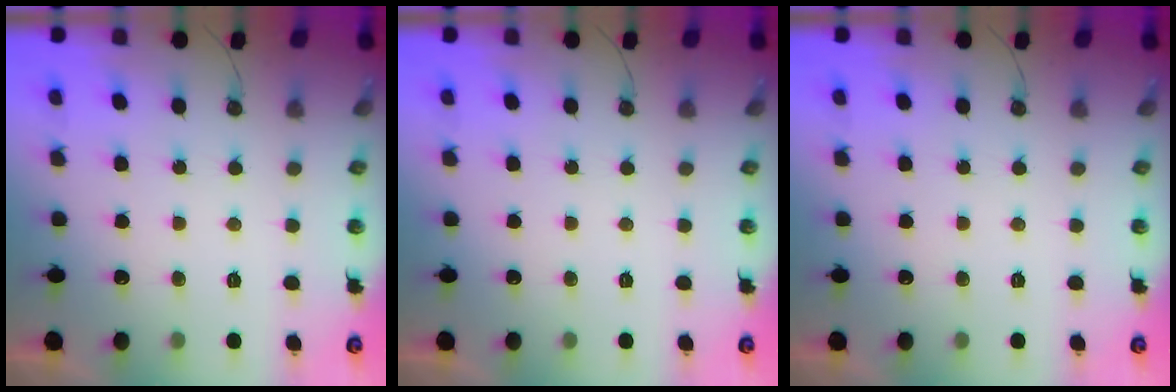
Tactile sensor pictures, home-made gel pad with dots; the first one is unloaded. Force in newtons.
{"total": 0.0}
{"total": 0.0}